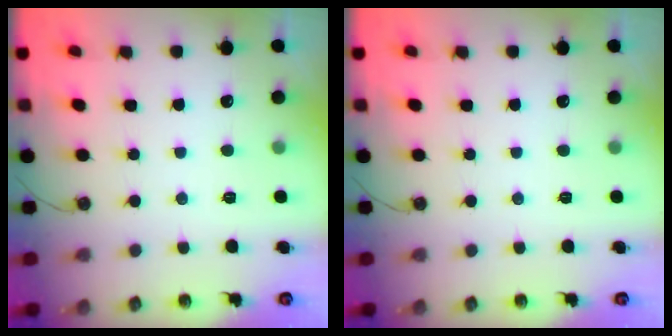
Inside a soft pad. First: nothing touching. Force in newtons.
{"total": 0.0}